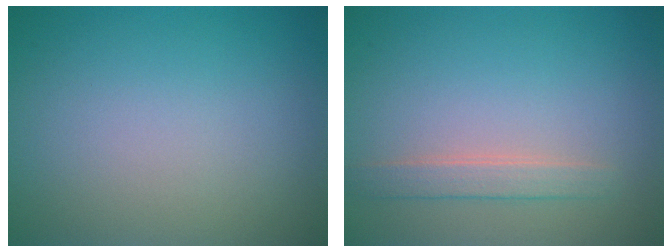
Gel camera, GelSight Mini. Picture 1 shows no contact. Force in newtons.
{"total": 1.9, "press": 1.9, "slide": 0.3}